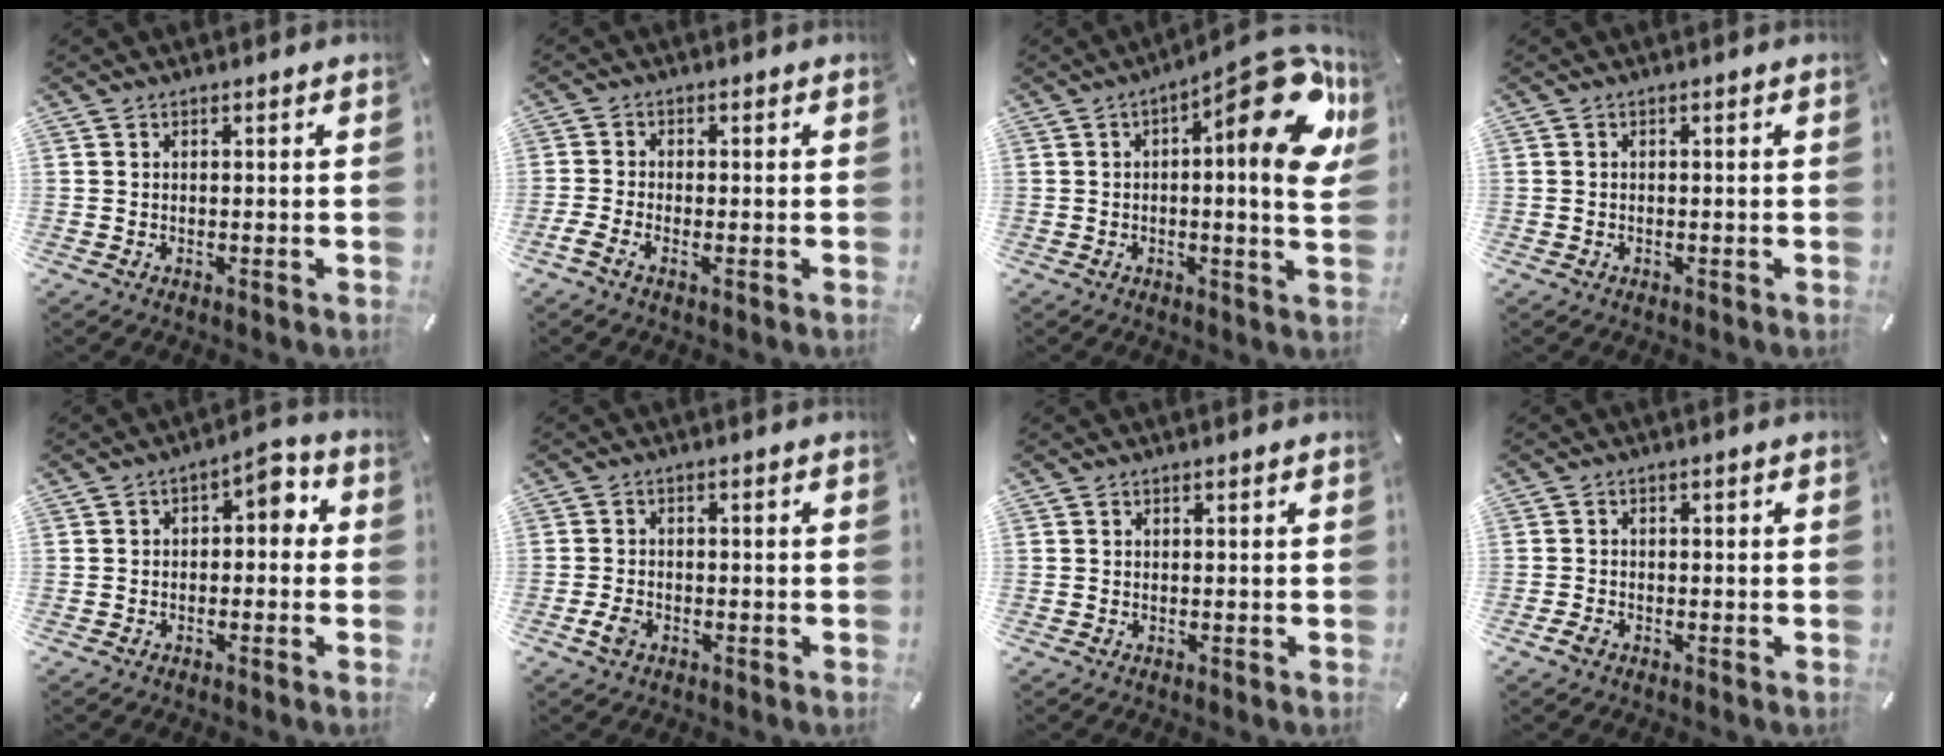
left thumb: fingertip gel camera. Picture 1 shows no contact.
{"total": 2.3, "force": [-1.0, 1.0, 1.8], "torque": [-0.037, 0.003, -0.021]}
{"total": 19.5, "force": [6.6, 5.6, 17.5], "torque": [-0.216, -0.058, 0.097]}
{"total": 0.0}
{"total": 4.5, "force": [-0.4, 2.9, 3.5], "torque": [-0.047, 0.009, -0.018]}
{"total": 2.9, "force": [-1.5, 1.9, 1.6], "torque": [-0.048, 0.000, -0.032]}
{"total": 0.0}
{"total": 2.0, "force": [-1.2, 1.4, 0.7], "torque": [-0.014, 0.007, -0.024]}